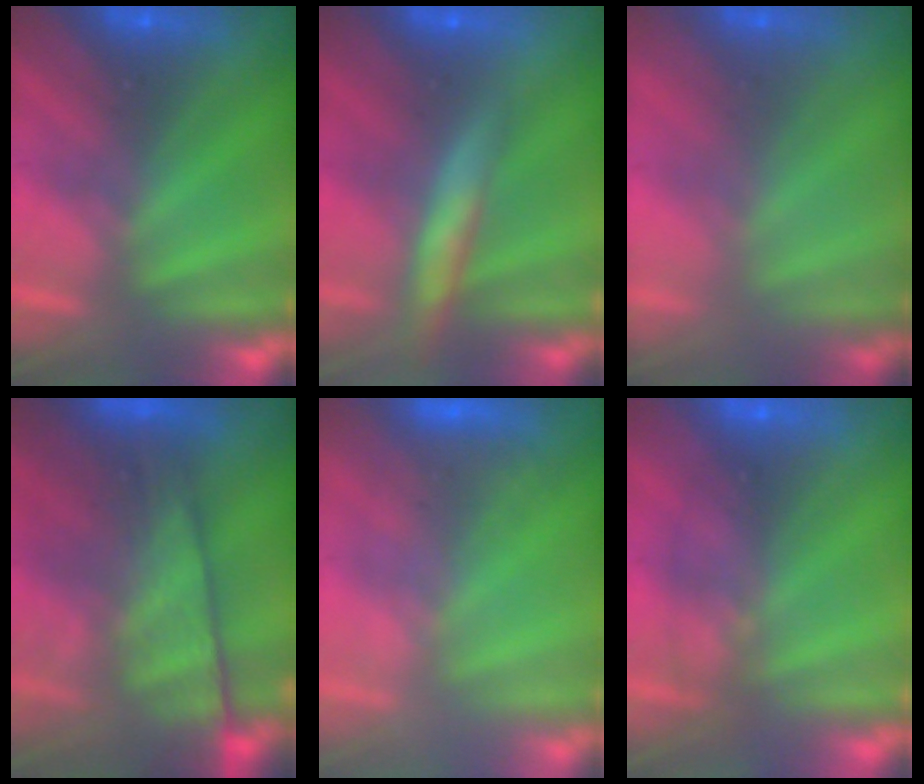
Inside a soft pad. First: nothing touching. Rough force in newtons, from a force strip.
{"total": 6.5}
{"total": 1.7}
{"total": 9.4}
{"total": 2.6}
{"total": 1.0}